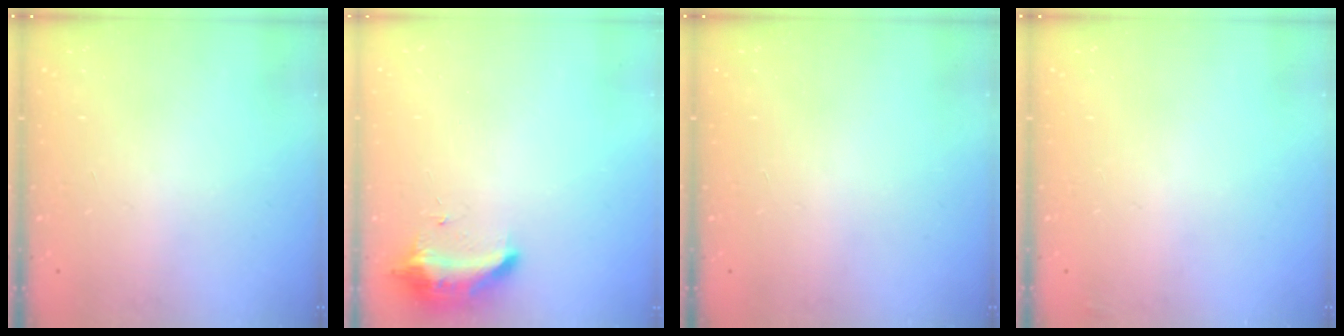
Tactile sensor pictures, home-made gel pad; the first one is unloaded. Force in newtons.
{"total": 9.1, "press": 9.1, "slide": 0.0}
{"total": 0.0}
{"total": 2.3, "press": 2.2, "slide": 0.8}